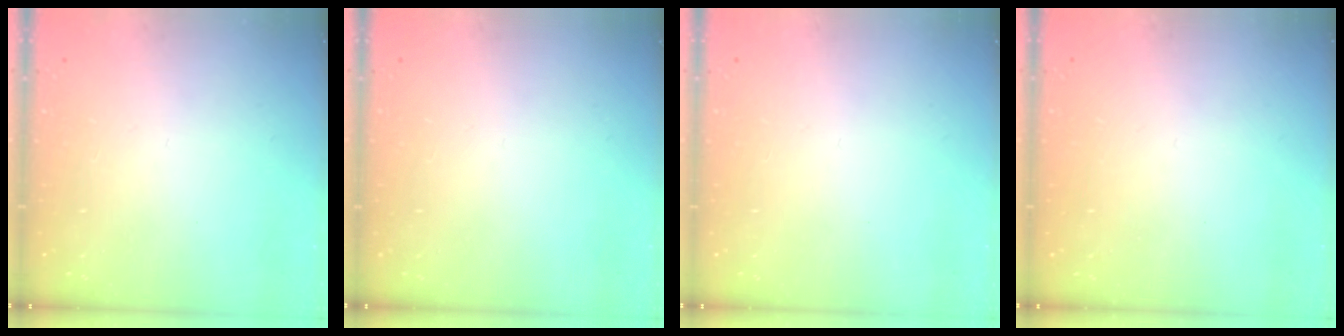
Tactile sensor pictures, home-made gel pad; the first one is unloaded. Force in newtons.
{"total": 0.0}
{"total": 0.0}
{"total": 0.7, "press": 0.6, "slide": 0.4}